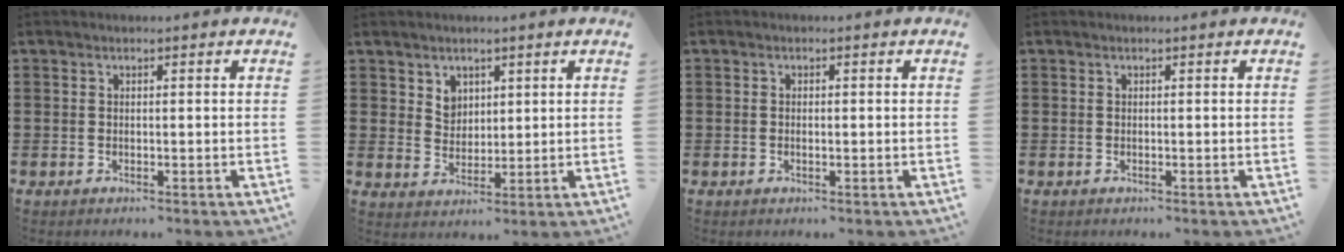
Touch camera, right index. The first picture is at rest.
{"total": 3.7, "force": [2.4, 2.7, 0.7], "torque": [-0.025, 0.007, 0.045]}
{"total": 0.7, "force": [-0.2, 0.2, 0.6], "torque": [-0.013, -0.003, -0.002]}
{"total": 0.0}